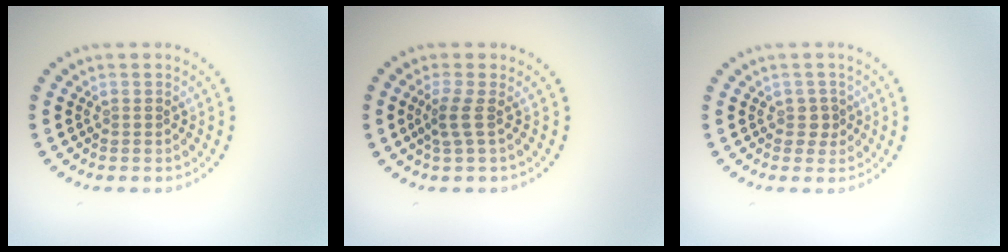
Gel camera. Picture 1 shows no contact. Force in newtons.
{"total": 2.0, "press": 1.4, "slide": 1.4}
{"total": 1.2, "press": 1.0, "slide": 0.7}